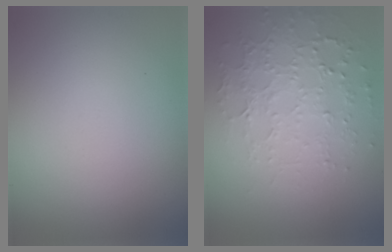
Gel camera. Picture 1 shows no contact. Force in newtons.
{"total": 4.1, "press": 3.4, "slide": 2.3}